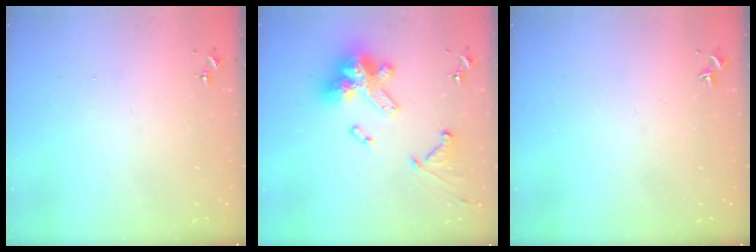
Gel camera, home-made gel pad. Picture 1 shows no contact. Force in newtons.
{"total": 19.9, "press": 19.7, "slide": 2.2}
{"total": 0.0}